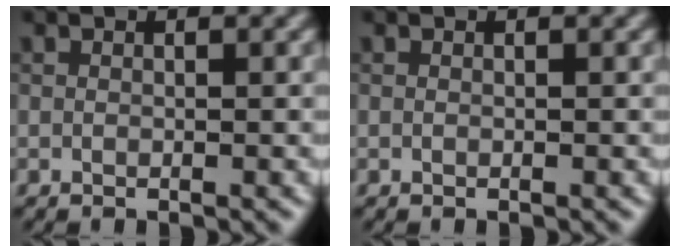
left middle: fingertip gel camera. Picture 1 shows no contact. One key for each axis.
{"total": 0.0}